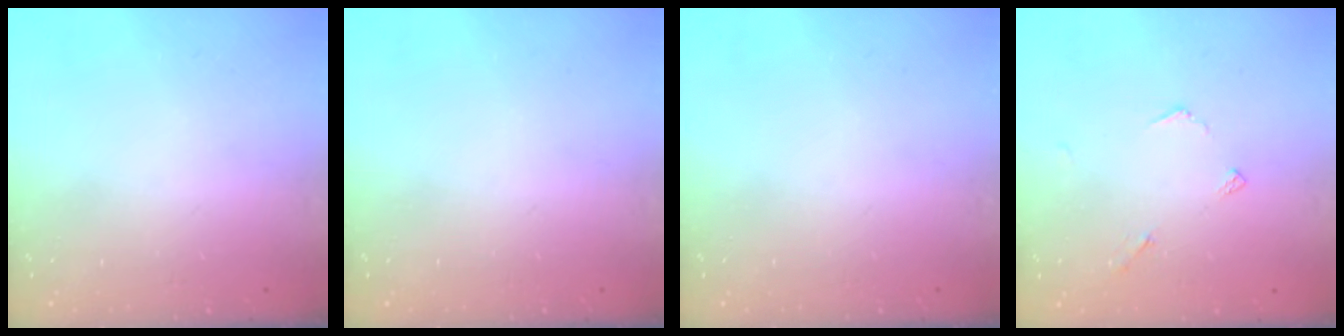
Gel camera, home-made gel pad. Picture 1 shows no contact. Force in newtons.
{"total": 0.0}
{"total": 0.0}
{"total": 4.2, "press": 4.2, "slide": 0.4}